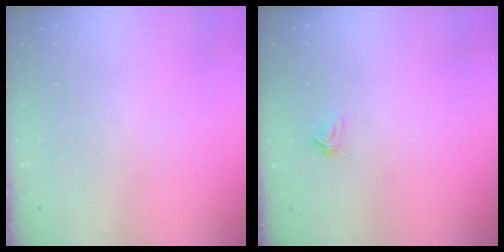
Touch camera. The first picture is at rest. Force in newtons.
{"total": 2.3, "press": 2.3, "slide": 0.2}